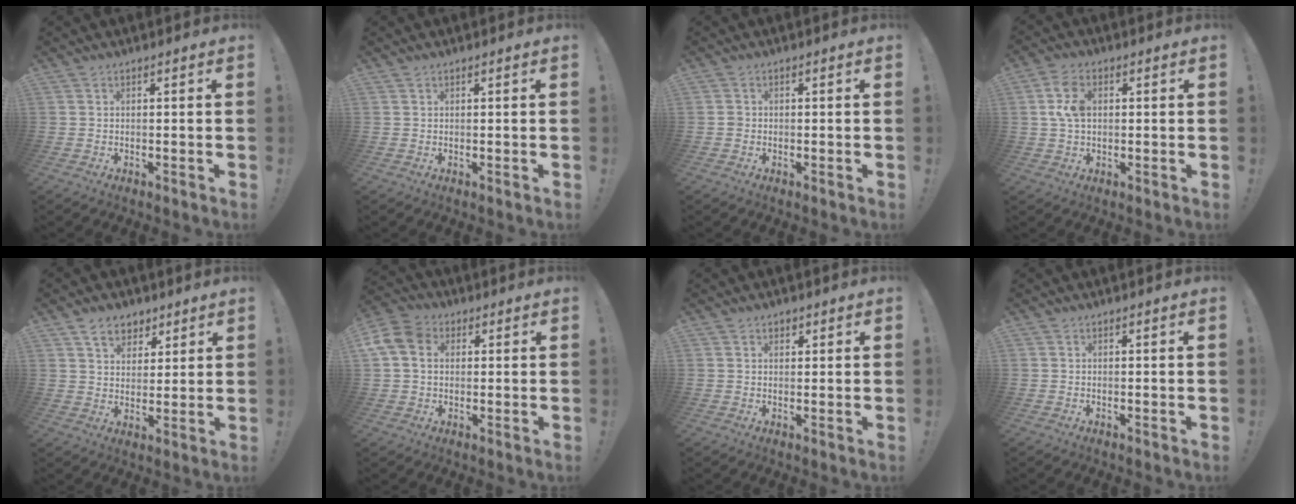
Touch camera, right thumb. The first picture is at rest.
{"total": 0.0}
{"total": 1.1, "force": [-0.2, 1.0, 0.3], "torque": [-0.009, 0.006, -0.004]}
{"total": 7.9, "force": [1.4, 5.0, 6.0], "torque": [-0.122, 0.008, 0.029]}
{"total": 8.4, "force": [5.2, 5.8, 3.1], "torque": [-0.052, -0.020, 0.102]}
{"total": 10.3, "force": [2.7, 7.8, 6.1], "torque": [-0.131, 0.002, 0.054]}
{"total": 1.3, "force": [0.8, 0.9, 0.3], "torque": [0.000, -0.003, 0.013]}
{"total": 0.0}